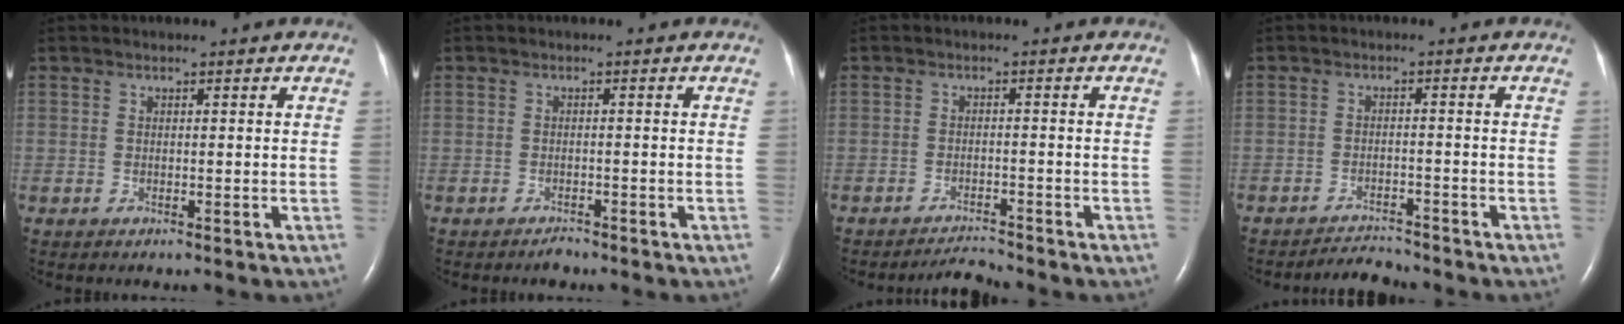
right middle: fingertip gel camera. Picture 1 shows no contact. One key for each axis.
{"total": 1.0, "fx": -0.9, "fy": 0.2, "fz": 0.2, "tx": -0.004, "ty": -0.001, "tz": -0.015}
{"total": 2.6, "fx": -2.5, "fy": -0.7, "fz": -0.2, "tx": -0.001, "ty": -0.017, "tz": -0.040}
{"total": 3.2, "fx": -3.2, "fy": -0.1, "fz": -0.3, "tx": -0.001, "ty": -0.015, "tz": -0.051}